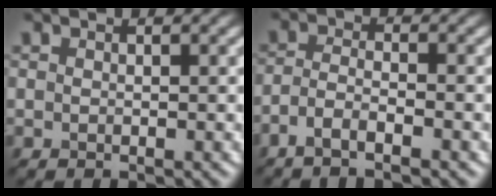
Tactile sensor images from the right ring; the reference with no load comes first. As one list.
[{"total": 2.8, "force": [-1.9, 0.6, 2.0], "torque": [-0.041, 0.001, -0.047]}]